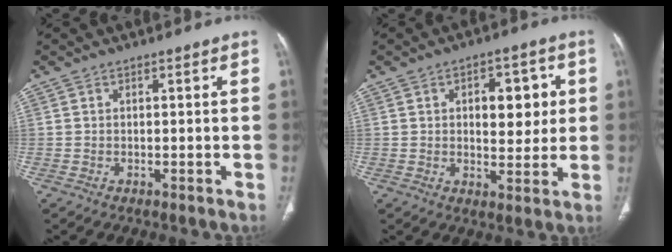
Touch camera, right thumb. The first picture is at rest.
{"total": 9.4, "force": [2.0, 5.3, 7.5], "torque": [-0.065, -0.006, 0.029]}